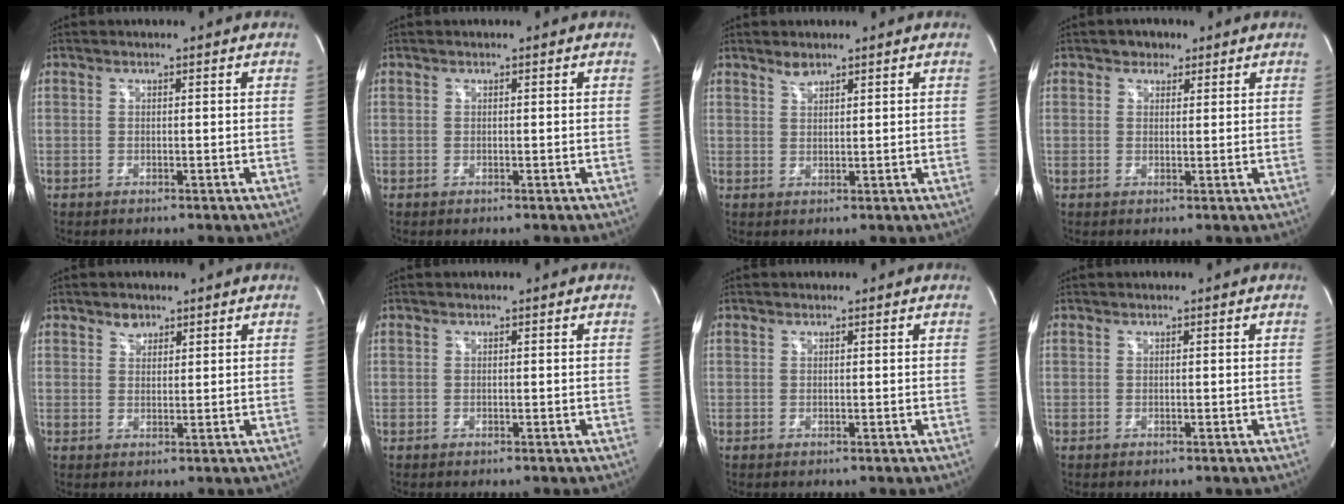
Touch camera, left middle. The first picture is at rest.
{"total": 0.0}
{"total": 1.6, "force": [1.4, 0.5, 0.5], "torque": [-0.010, 0.000, 0.028]}
{"total": 2.2, "force": [1.3, 1.6, 0.5], "torque": [-0.005, 0.003, 0.016]}
{"total": 2.0, "force": [1.5, 1.3, 0.5], "torque": [-0.008, 0.001, 0.024]}
{"total": 0.0}
{"total": 0.0}
{"total": 0.0}